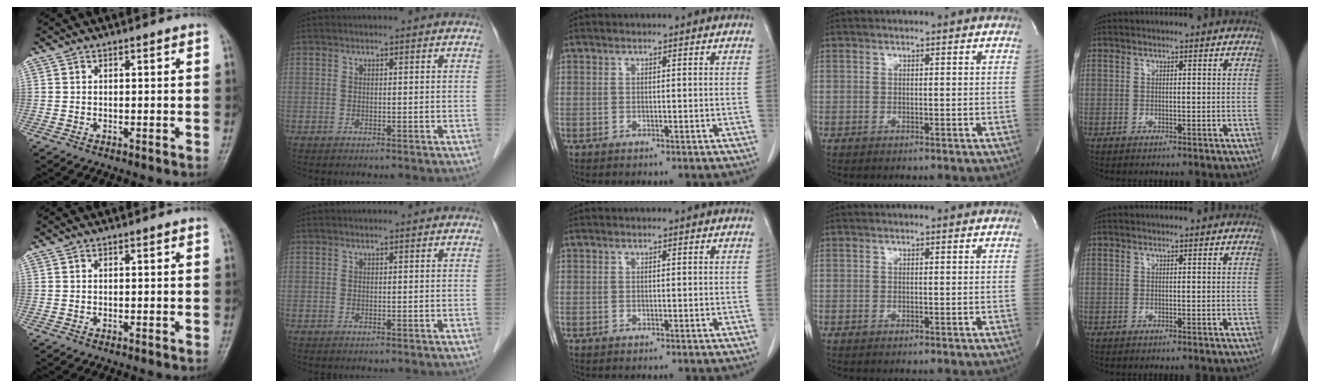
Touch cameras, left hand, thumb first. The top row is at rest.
{}